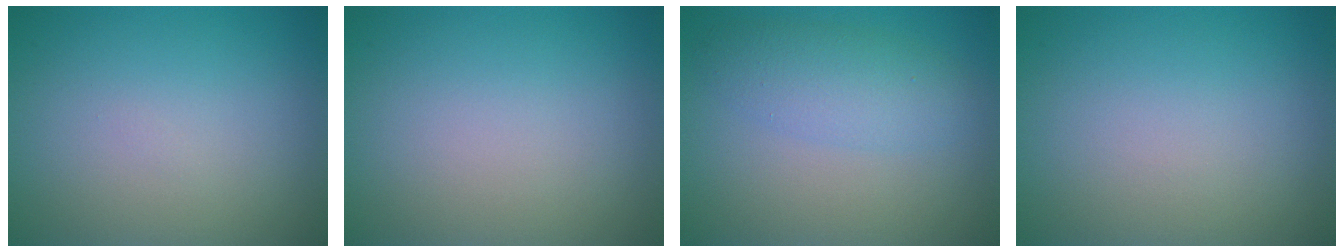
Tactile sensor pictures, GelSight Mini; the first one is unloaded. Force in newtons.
{"total": 0.0}
{"total": 3.4, "press": 3.4, "slide": 0.1}
{"total": 0.0}